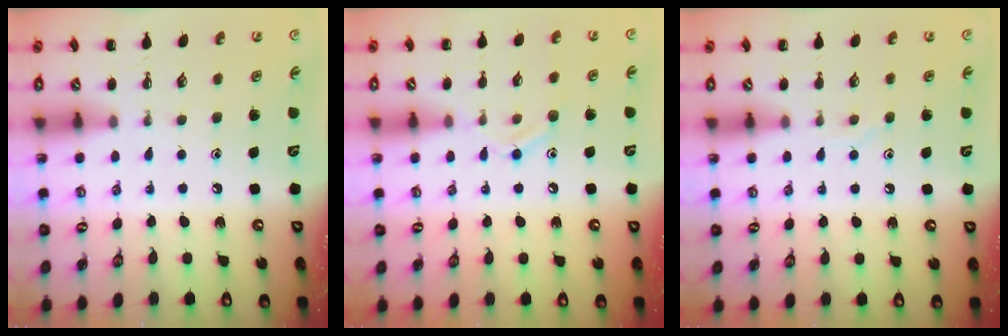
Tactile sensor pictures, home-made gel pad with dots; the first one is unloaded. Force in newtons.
{"total": 8.5, "press": 8.4, "slide": 1.3}
{"total": 5.8, "press": 5.7, "slide": 0.9}